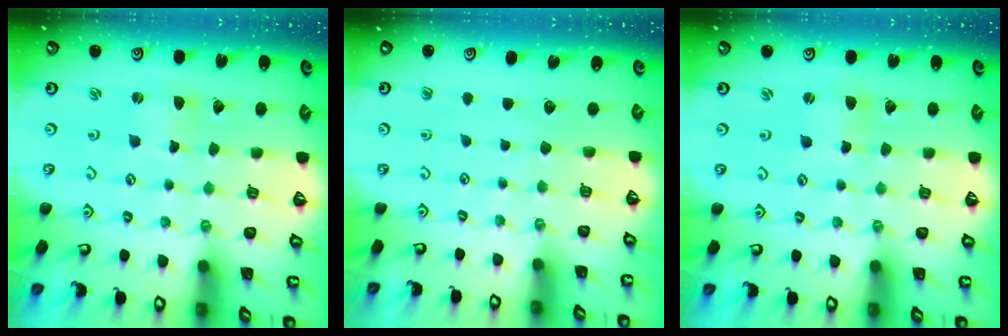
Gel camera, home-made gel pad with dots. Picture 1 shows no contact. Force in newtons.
{"total": 0.0}
{"total": 2.1, "press": 2.1, "slide": 0.3}